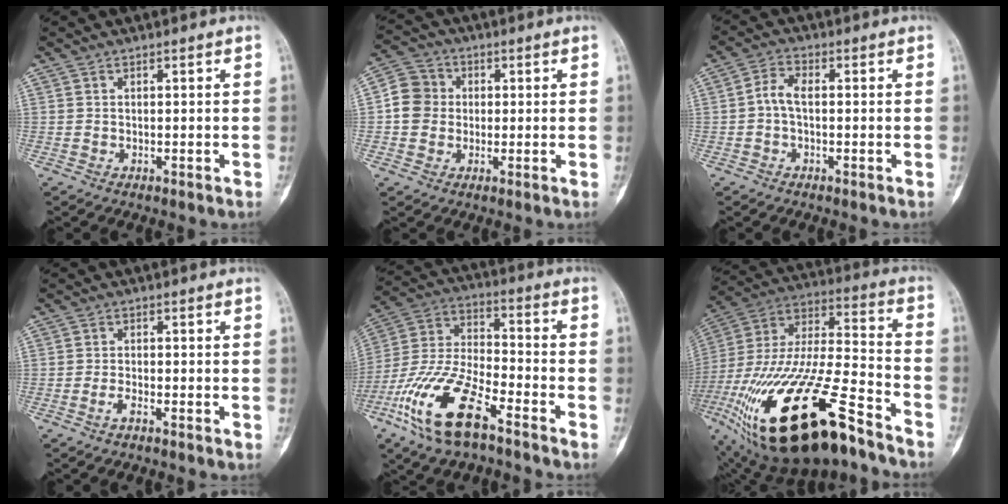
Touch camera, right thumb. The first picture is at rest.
{"total": 6.8, "force": [-0.1, 6.3, 2.6], "torque": [-0.027, 0.018, -0.013]}
{"total": 3.7, "force": [-0.4, 2.0, 3.1], "torque": [-0.062, 0.014, -0.014]}
{"total": 1.8, "force": [-1.3, 0.4, 1.2], "torque": [-0.027, 0.011, -0.026]}
{"total": 18.5, "force": [-10.5, 6.8, 13.6], "torque": [-0.282, 0.049, -0.205]}
{"total": 35.5, "force": [-19.5, 12.5, 27.0], "torque": [-0.542, 0.035, -0.334]}